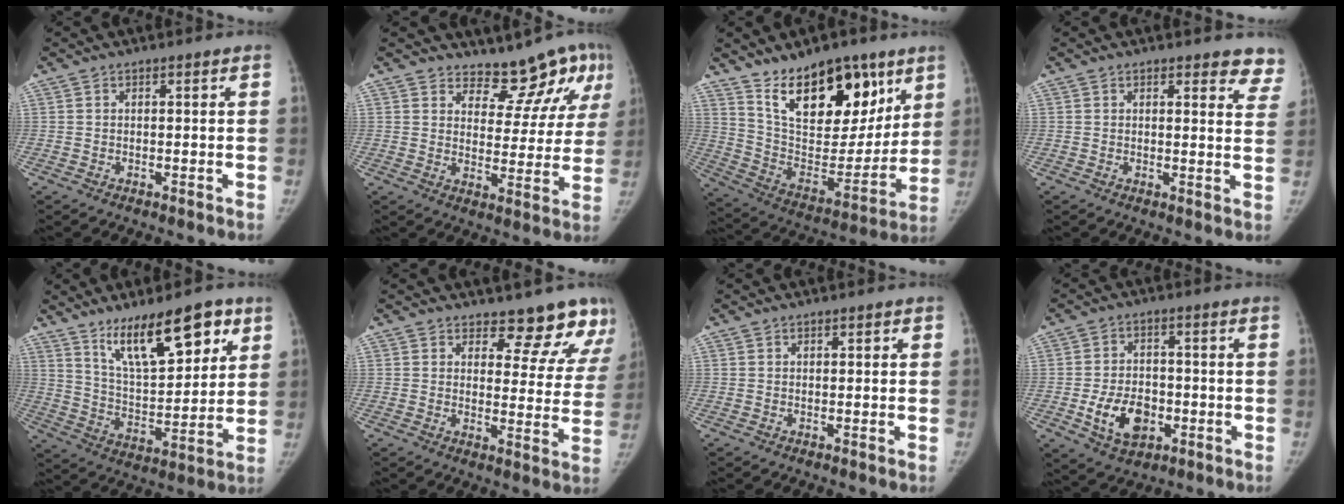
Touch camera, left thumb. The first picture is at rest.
{"total": 10.4, "force": [8.7, 4.5, 3.4], "torque": [-0.004, -0.071, 0.112]}
{"total": 23.5, "force": [14.1, 12.1, 14.4], "torque": [-0.171, -0.064, 0.244]}
{"total": 7.5, "force": [6.6, 2.5, 2.4], "torque": [0.021, -0.031, 0.049]}
{"total": 17.6, "force": [10.4, 6.4, 12.6], "torque": [-0.164, -0.052, 0.187]}
{"total": 12.0, "force": [10.5, 4.9, 3.0], "torque": [0.020, -0.075, 0.107]}
{"total": 0.7, "force": [0.3, 0.5, 0.5], "torque": [0.000, 0.001, 0.003]}
{"total": 9.9, "force": [-2.9, 6.8, 6.6], "torque": [-0.091, 0.009, -0.042]}